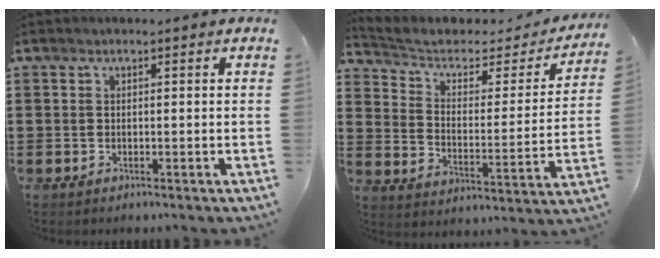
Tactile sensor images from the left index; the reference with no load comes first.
{"total": 4.2, "force": [2.8, 2.2, 2.2], "torque": [-0.061, -0.016, 0.041]}